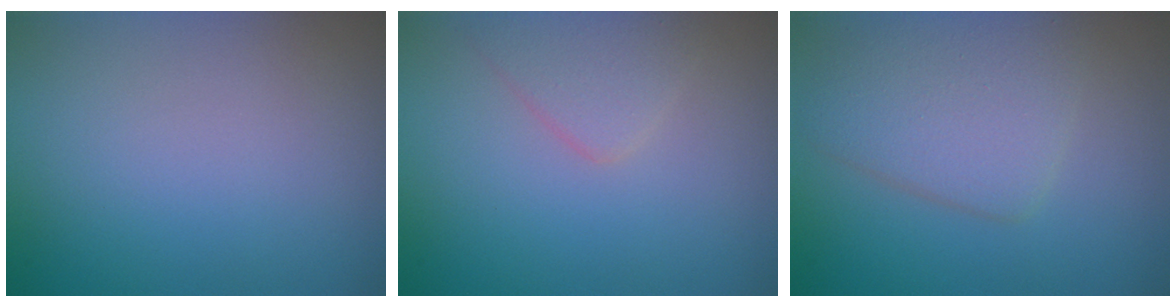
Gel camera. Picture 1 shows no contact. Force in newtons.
{"total": 2.1, "press": 2.1, "slide": 0.1}
{"total": 4.5, "press": 4.5, "slide": 0.1}